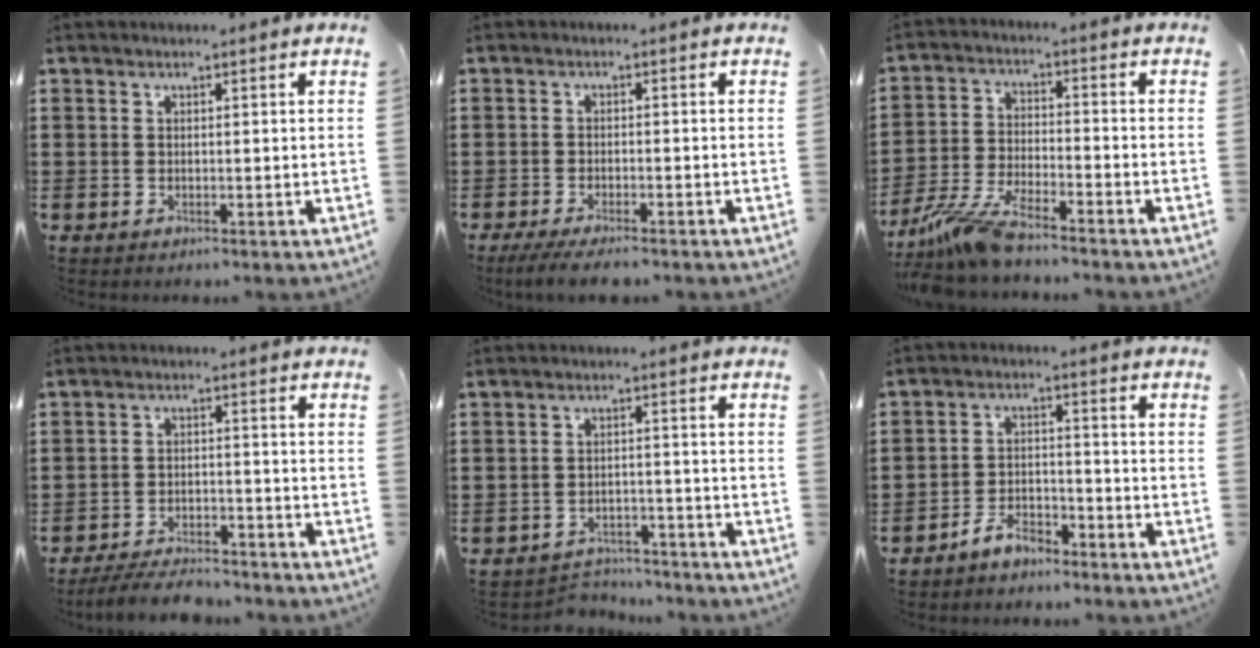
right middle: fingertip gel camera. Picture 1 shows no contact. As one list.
[{"total": 3.3, "force": [-3.0, 0.4, 1.3], "torque": [-0.038, -0.007, -0.063]}, {"total": 7.8, "force": [-6.9, 0.7, 3.7], "torque": [-0.100, -0.010, -0.140]}, {"total": 5.0, "force": [-4.8, 0.8, 1.2], "torque": [-0.026, 0.002, -0.096]}, {"total": 3.6, "force": [-3.5, 0.7, 0.0], "torque": [-0.008, 0.002, -0.075]}, {"total": 4.7, "force": [-4.4, 1.3, 1.0], "torque": [-0.026, 0.009, -0.089]}]